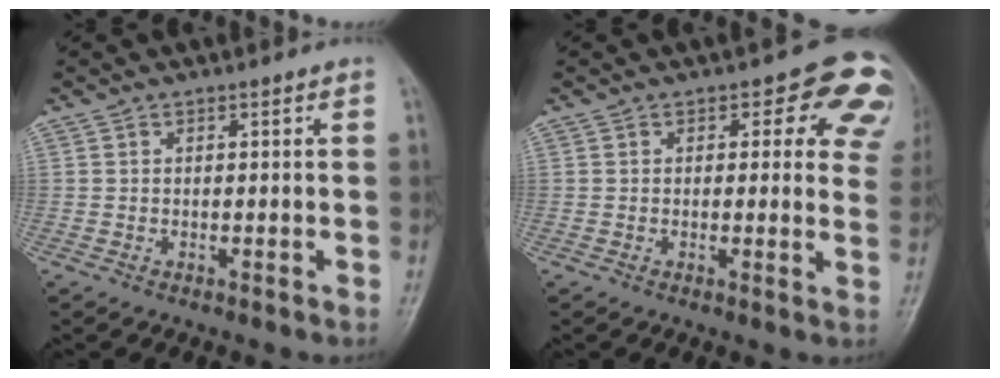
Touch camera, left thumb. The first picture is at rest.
{"total": 10.0, "force": [5.2, 5.4, 6.6], "torque": [-0.020, -0.018, 0.039]}